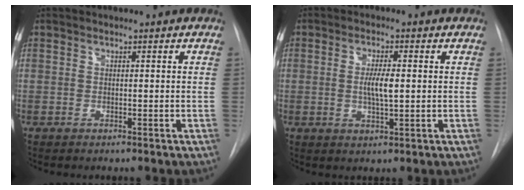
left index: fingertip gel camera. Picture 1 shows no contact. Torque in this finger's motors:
{"motor_torque": [0.69, 0.01, 0.17, 0.04]}